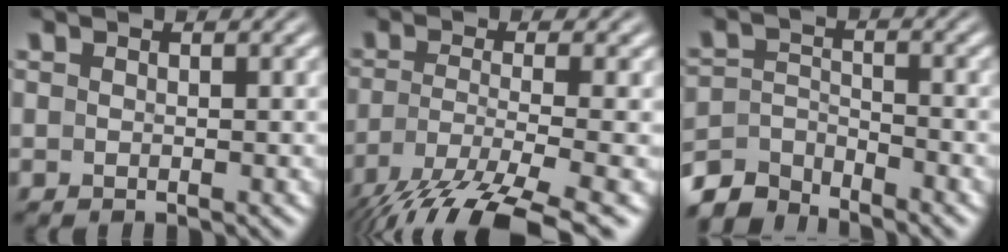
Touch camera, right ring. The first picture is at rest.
{"total": 7.9, "force": [-4.4, 3.1, 5.8], "torque": [-0.119, -0.043, -0.045]}
{"total": 4.9, "force": [-4.1, 2.0, 1.6], "torque": [-0.034, -0.020, -0.066]}